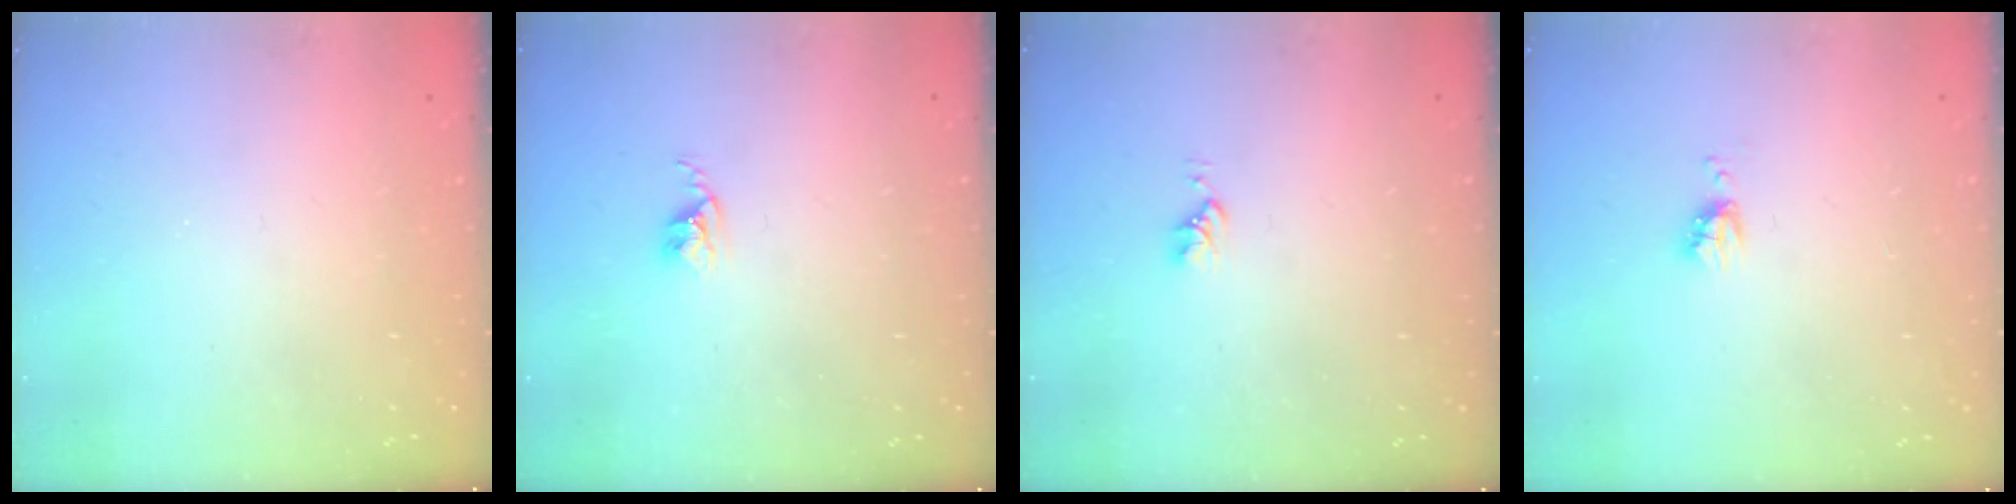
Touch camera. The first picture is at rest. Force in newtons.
{"total": 2.6, "press": 2.6, "slide": 0.4}
{"total": 3.0, "press": 3.0, "slide": 0.4}
{"total": 4.1, "press": 4.0, "slide": 0.5}